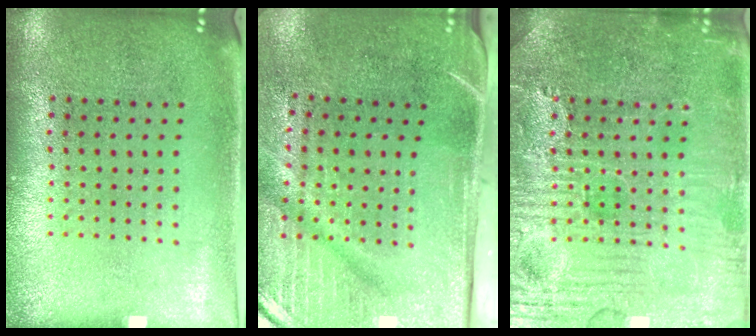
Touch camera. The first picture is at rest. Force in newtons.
{"total": 4.8, "press": 3.9, "slide": 2.8}
{"total": 4.7, "press": 4.6, "slide": 0.4}